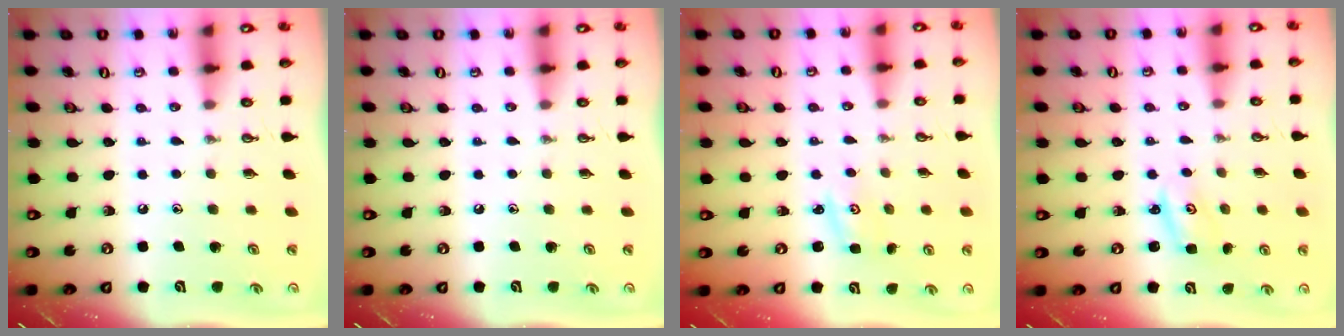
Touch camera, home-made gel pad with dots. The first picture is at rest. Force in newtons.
{"total": 0.0}
{"total": 1.7, "press": 1.7, "slide": 0.2}
{"total": 2.4, "press": 2.4, "slide": 0.1}